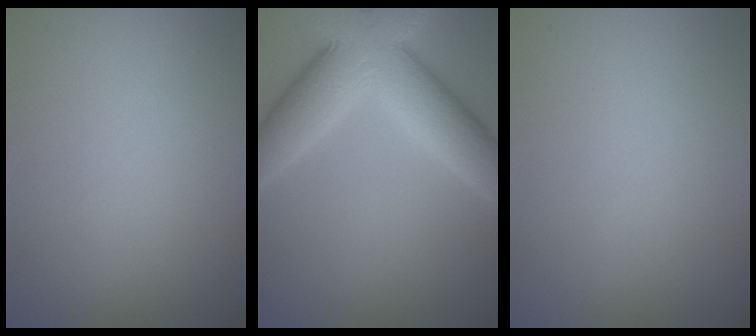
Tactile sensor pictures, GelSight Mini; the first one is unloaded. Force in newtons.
{"total": 9.6, "press": 9.6, "slide": 0.4}
{"total": 0.0}